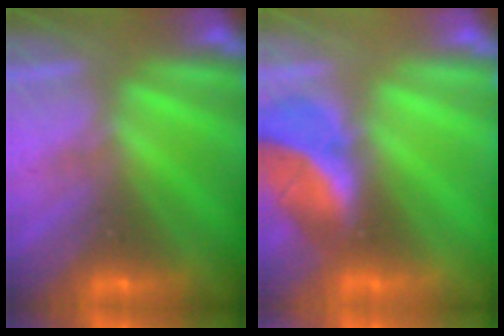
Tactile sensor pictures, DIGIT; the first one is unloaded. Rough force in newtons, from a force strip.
{"total": 2.6}